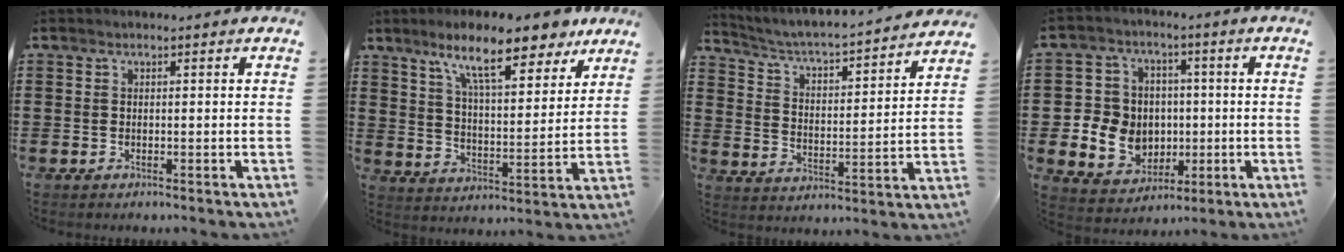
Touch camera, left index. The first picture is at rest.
{"total": 12.2, "force": [9.0, 2.5, 7.8], "torque": [-0.149, -0.029, 0.153]}
{"total": 3.4, "force": [3.2, 0.0, 1.2], "torque": [-0.043, -0.036, 0.042]}
{"total": 7.9, "force": [-0.6, 7.6, 1.9], "torque": [-0.061, 0.017, -0.004]}